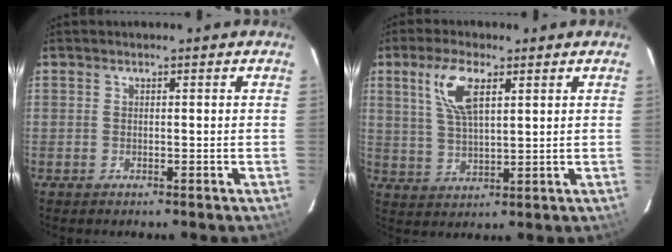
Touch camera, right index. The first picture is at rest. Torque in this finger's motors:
{"motor_torque": [0.51, 0.41, 0.20, 0.13]}